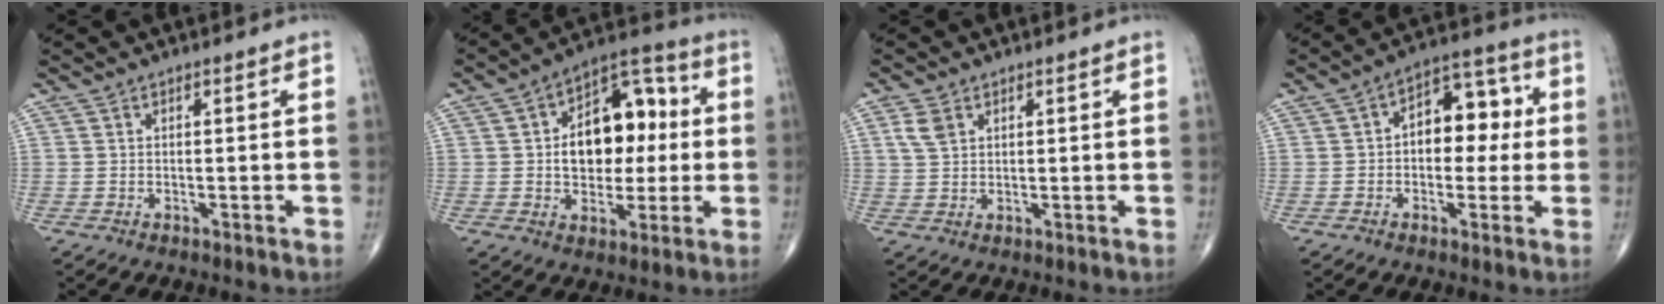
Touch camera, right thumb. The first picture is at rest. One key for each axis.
{"total": 16.1, "fx": 1.3, "fy": 10.5, "fz": 12.1, "tx": -0.134, "ty": 0.031, "tz": 0.018}
{"total": 3.5, "fx": 1.6, "fy": 2.3, "fz": 2.0, "tx": -0.037, "ty": 0.000, "tz": 0.036}
{"total": 10.9, "fx": 0.8, "fy": 6.9, "fz": 8.4, "tx": -0.075, "ty": 0.030, "tz": 0.002}